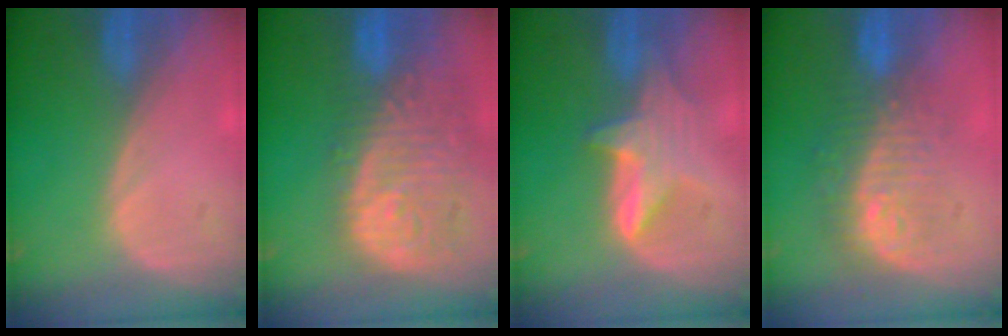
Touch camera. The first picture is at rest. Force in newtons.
{"total": 13.6, "press": 11.4, "slide": 7.4}
{"total": 5.8, "press": 5.8, "slide": 0.8}
{"total": 9.0, "press": 8.7, "slide": 2.4}